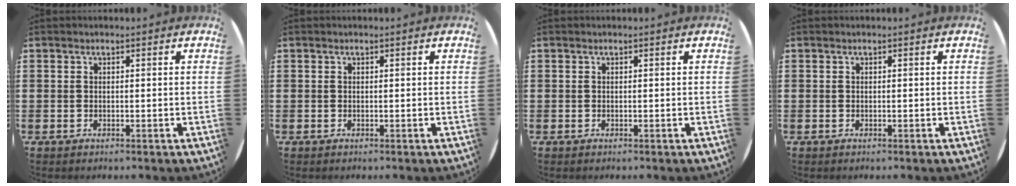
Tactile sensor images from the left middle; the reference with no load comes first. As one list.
[{"total": 0.0}, {"total": 0.0}, {"total": 0.0}]